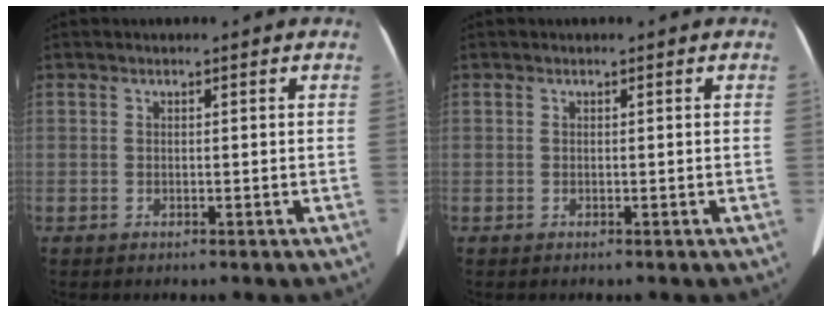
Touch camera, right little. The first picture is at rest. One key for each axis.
{"total": 0.0}